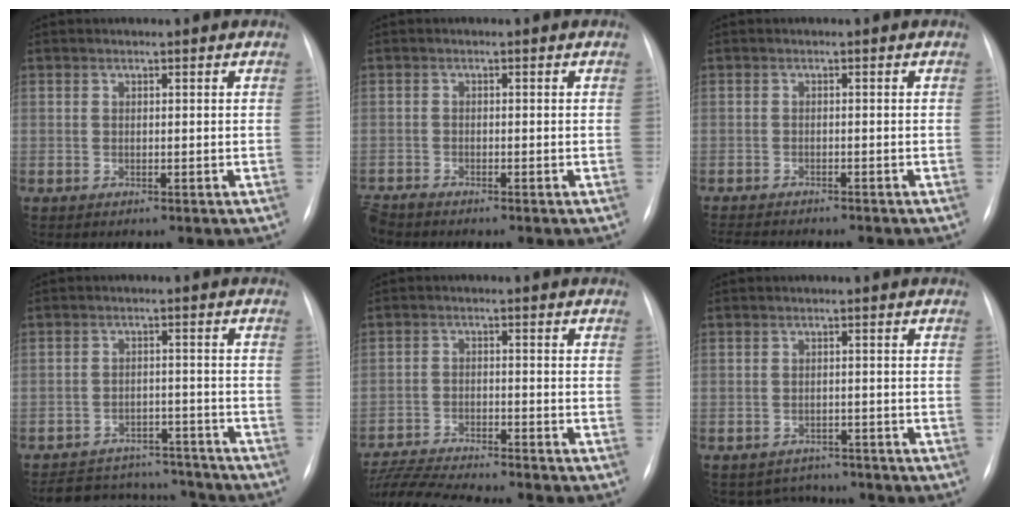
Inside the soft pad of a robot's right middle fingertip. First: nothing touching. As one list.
[{"total": 2.2, "force": [-2.2, 0.3, 0.5], "torque": [-0.008, -0.009, -0.040]}, {"total": 8.7, "force": [-7.7, 1.8, 3.6], "torque": [-0.051, -0.006, -0.105]}, {"total": 12.9, "force": [-12.1, 4.1, 1.9], "torque": [-0.026, 0.020, -0.162]}, {"total": 14.4, "force": [-13.2, 0.9, 5.7], "torque": [-0.104, -0.013, -0.209]}, {"total": 4.7, "force": [-4.3, 1.9, -0.4], "torque": [0.005, 0.014, -0.056]}]